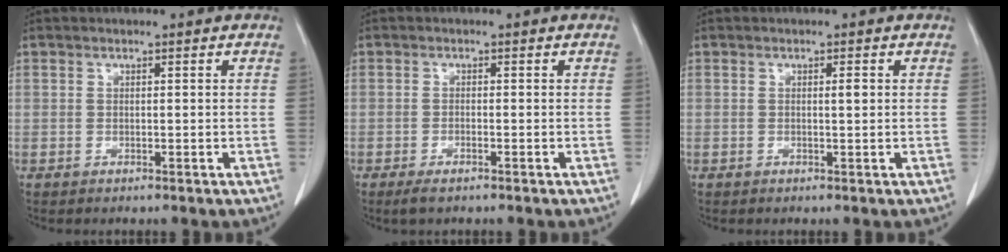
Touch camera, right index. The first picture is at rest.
{"total": 2.1, "force": [-1.4, 0.6, 1.5], "torque": [-0.030, -0.004, -0.022]}
{"total": 1.0, "force": [0.3, 0.1, 1.0], "torque": [-0.017, 0.000, 0.003]}